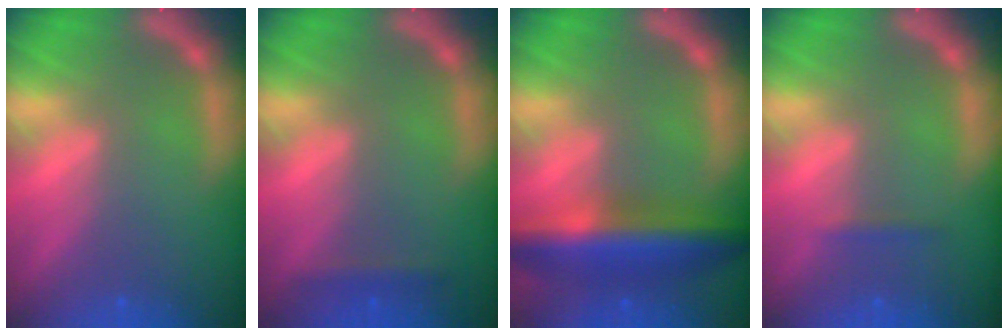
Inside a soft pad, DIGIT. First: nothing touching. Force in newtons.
{"total": 1.4}
{"total": 8.0}
{"total": 0.9}